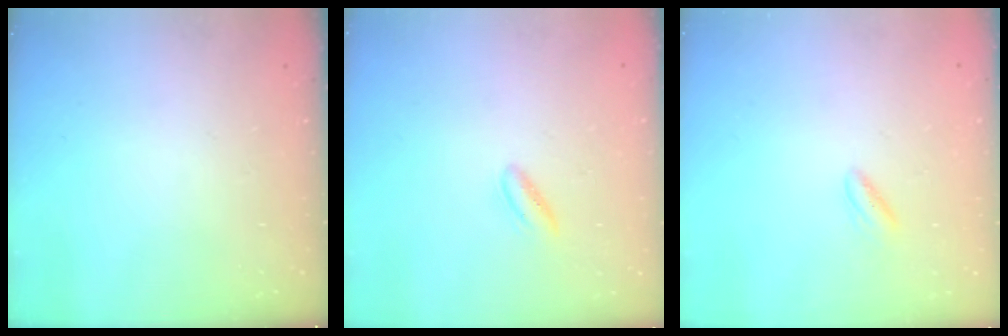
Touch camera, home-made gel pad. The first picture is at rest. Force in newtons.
{"total": 2.6, "press": 2.3, "slide": 1.3}
{"total": 2.7, "press": 2.6, "slide": 0.7}